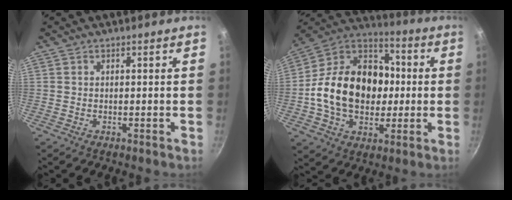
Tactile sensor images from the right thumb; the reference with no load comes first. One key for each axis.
{"total": 23.1, "fx": -0.8, "fy": 17.1, "fz": 15.6, "tx": -0.228, "ty": 0.041, "tz": -0.025}